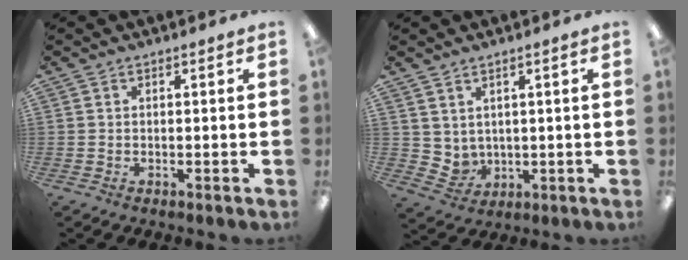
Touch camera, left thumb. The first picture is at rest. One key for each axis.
{"total": 3.8, "fx": 2.8, "fy": 2.6, "fz": 0.6, "tx": -0.022, "ty": -0.014, "tz": 0.055}